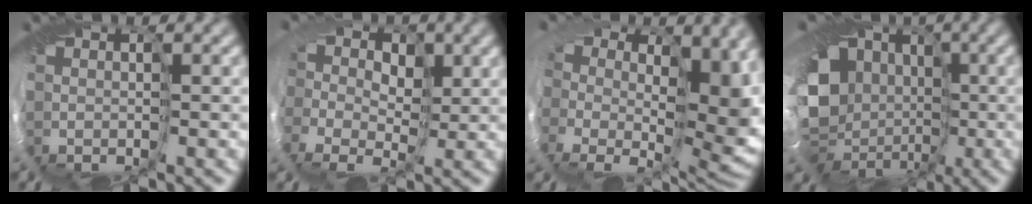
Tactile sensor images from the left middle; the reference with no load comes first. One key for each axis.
{"total": 4.6, "fx": 0.1, "fy": 3.9, "fz": 2.4, "tx": -0.023, "ty": -0.005, "tz": -0.025}
{"total": 8.5, "fx": 0.9, "fy": 5.6, "fz": 6.4, "tx": -0.090, "ty": -0.054, "tz": 0.024}
{"total": 13.5, "fx": -2.2, "fy": 11.5, "fz": 6.7, "tx": -0.113, "ty": -0.040, "tz": -0.071}